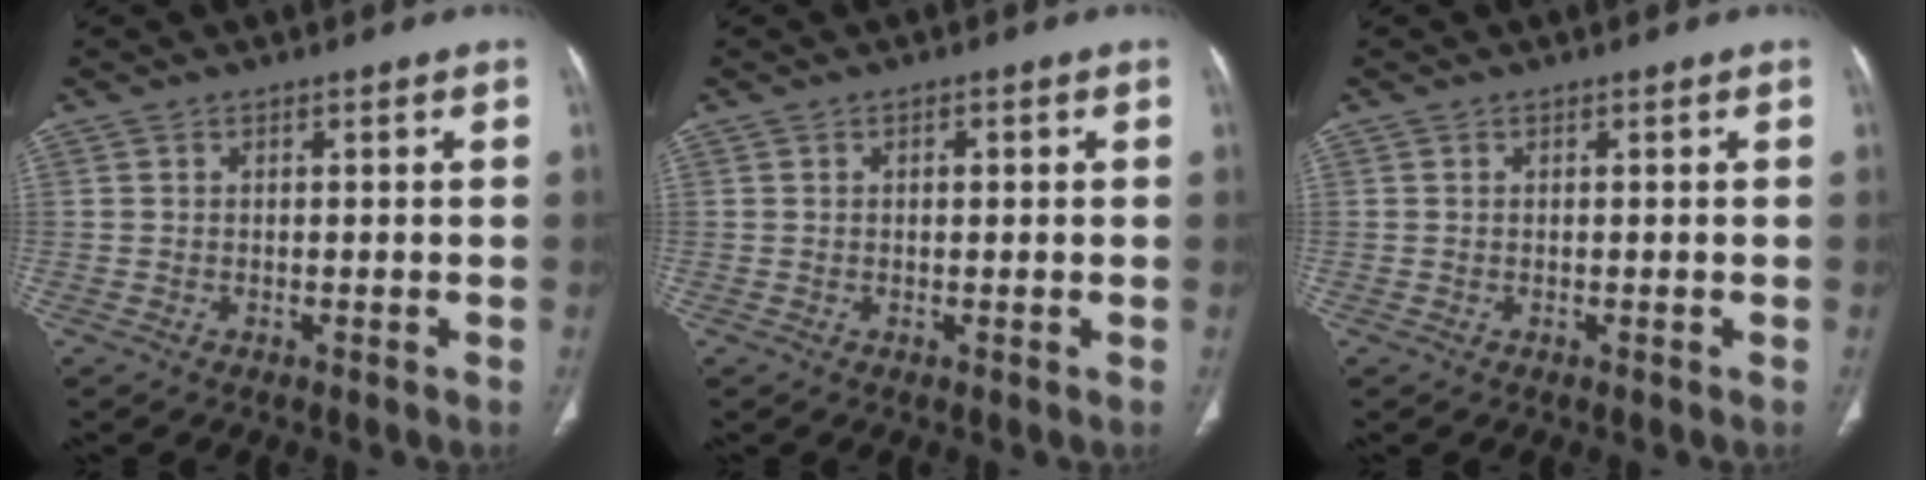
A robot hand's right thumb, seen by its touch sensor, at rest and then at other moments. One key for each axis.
{"total": 1.3, "fx": 0.3, "fy": 0.7, "fz": 1.0, "tx": -0.014, "ty": 0.003, "tz": 0.004}
{"total": 0.0}